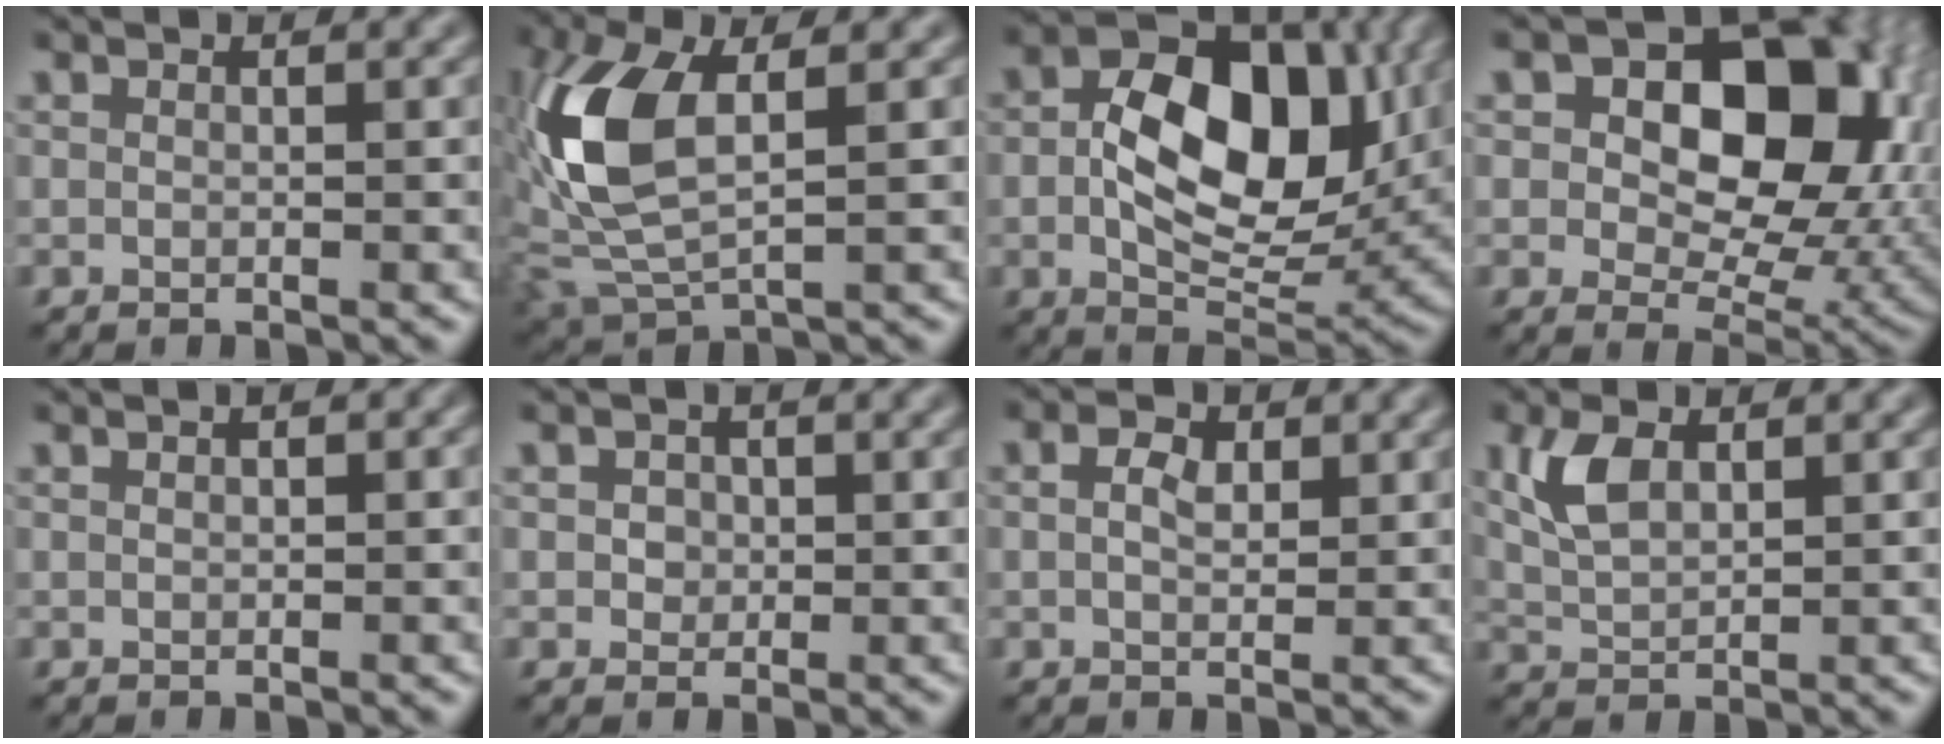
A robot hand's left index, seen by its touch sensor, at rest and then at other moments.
{"total": 9.1, "force": [0.9, 4.5, 7.8], "torque": [-0.193, 0.004, 0.015]}
{"total": 11.8, "force": [1.0, 7.0, 9.5], "torque": [-0.147, 0.005, 0.019]}
{"total": 13.6, "force": [3.5, 8.8, 9.8], "torque": [-0.116, 0.000, 0.052]}
{"total": 0.8, "force": [0.3, 0.3, 0.6], "torque": [-0.008, 0.001, 0.004]}
{"total": 1.3, "force": [0.2, 1.2, 0.5], "torque": [-0.005, 0.000, 0.003]}
{"total": 2.4, "force": [0.8, 1.5, 1.7], "torque": [-0.029, 0.003, 0.004]}
{"total": 3.8, "force": [1.6, 2.0, 2.8], "torque": [-0.067, 0.007, 0.034]}